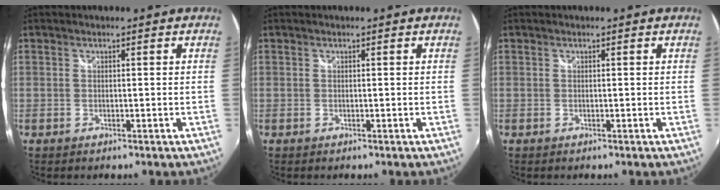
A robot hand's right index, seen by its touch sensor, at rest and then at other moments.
{"total": 0.0}
{"total": 0.0}